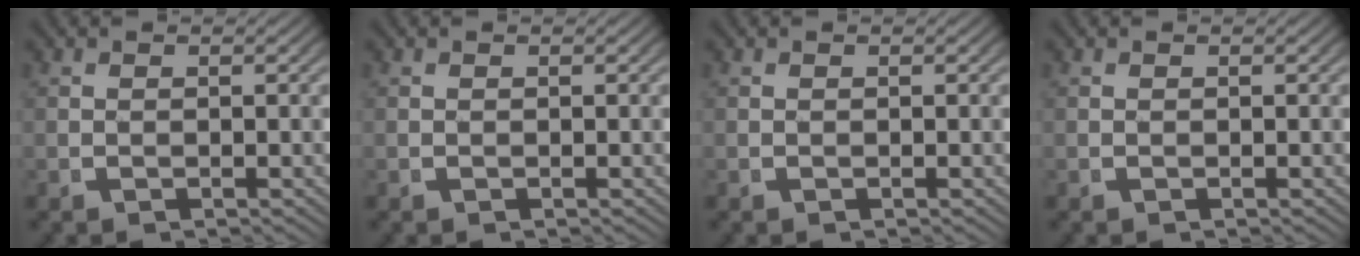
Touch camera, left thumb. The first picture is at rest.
{"total": 0.0}
{"total": 0.0}
{"total": 0.0}